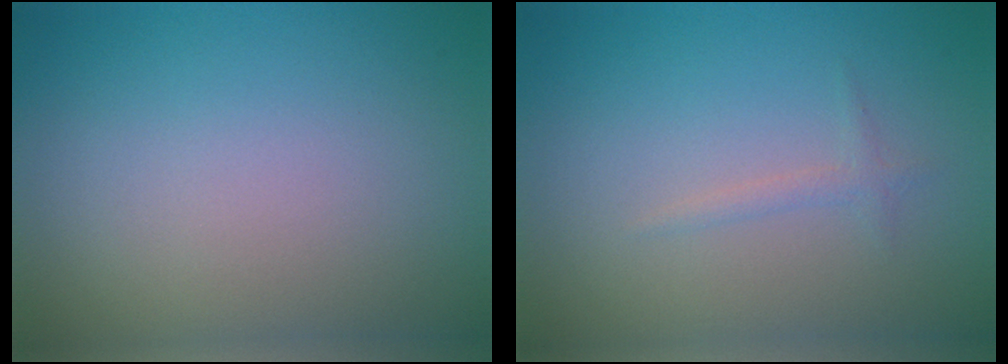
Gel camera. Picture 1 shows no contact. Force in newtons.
{"total": 0.9, "press": 0.9, "slide": 0.0}